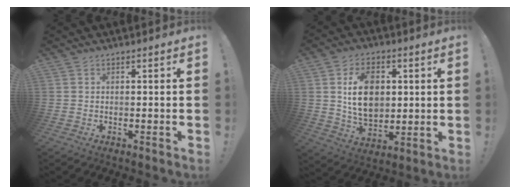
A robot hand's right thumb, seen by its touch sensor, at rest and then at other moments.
{"total": 14.1, "force": [2.7, 10.0, 9.5], "torque": [-0.138, -0.004, 0.050]}